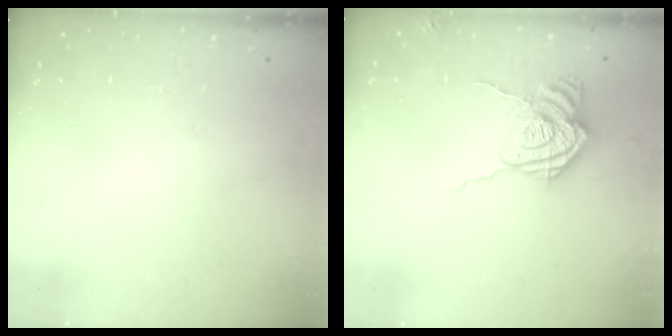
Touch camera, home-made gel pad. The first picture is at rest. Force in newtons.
{"total": 13.9, "press": 13.8, "slide": 1.5}